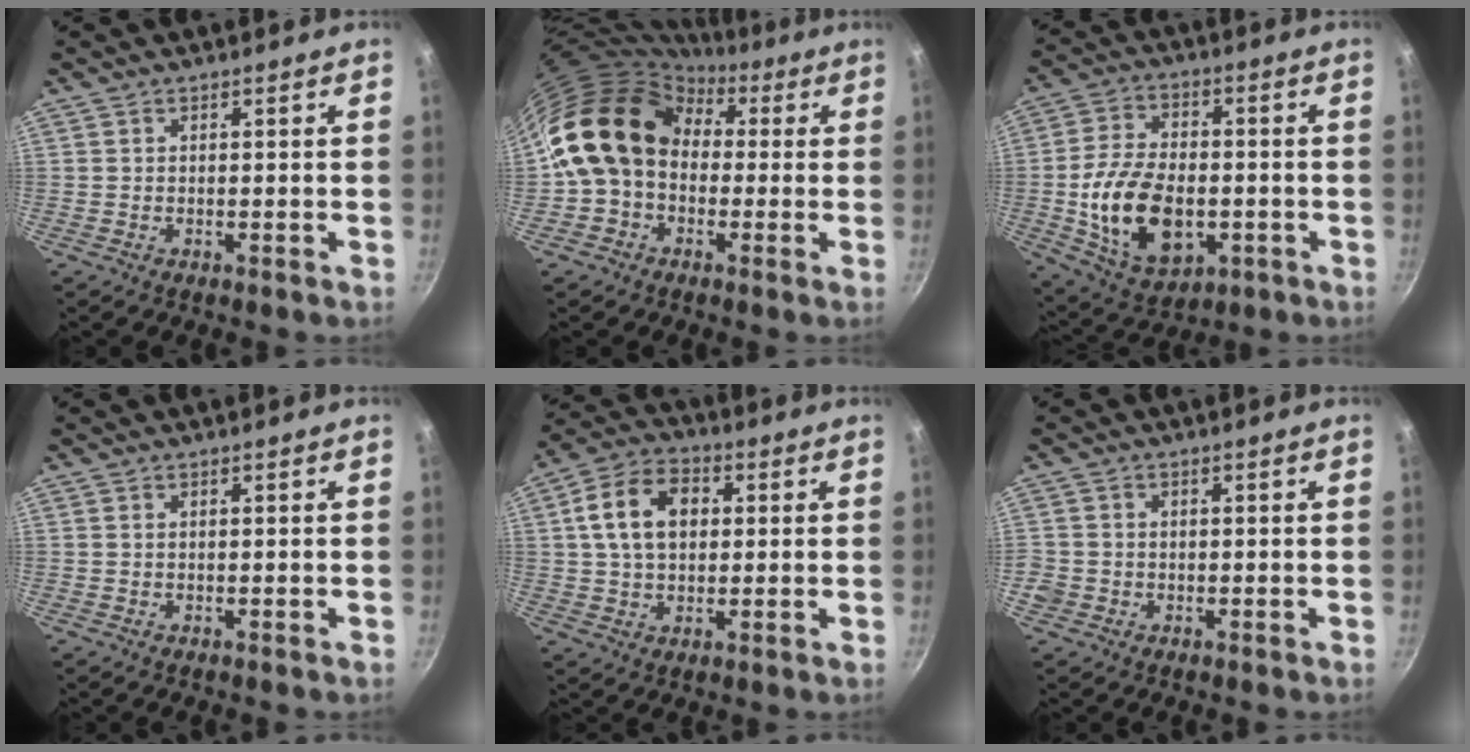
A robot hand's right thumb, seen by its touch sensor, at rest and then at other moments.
{"total": 15.7, "force": [1.3, 12.5, 9.5], "torque": [-0.136, 0.039, 0.005]}
{"total": 17.3, "force": [-3.0, 10.8, 13.1], "torque": [-0.224, 0.013, -0.039]}
{"total": 0.0}
{"total": 12.2, "force": [2.3, 8.5, 8.4], "torque": [-0.131, 0.015, 0.028]}
{"total": 3.5, "force": [-0.6, 3.3, 1.2], "torque": [-0.023, 0.005, -0.013]}